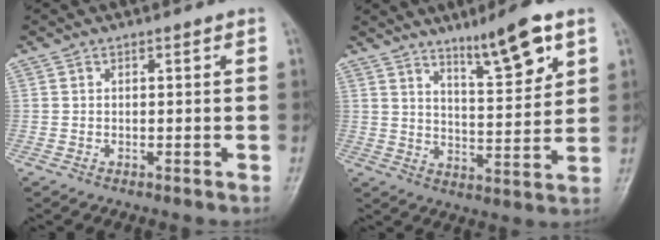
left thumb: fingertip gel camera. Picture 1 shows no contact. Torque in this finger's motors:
{"motor_torque": [0.41, 0.28, -0.07, -0.12, 0.08]}